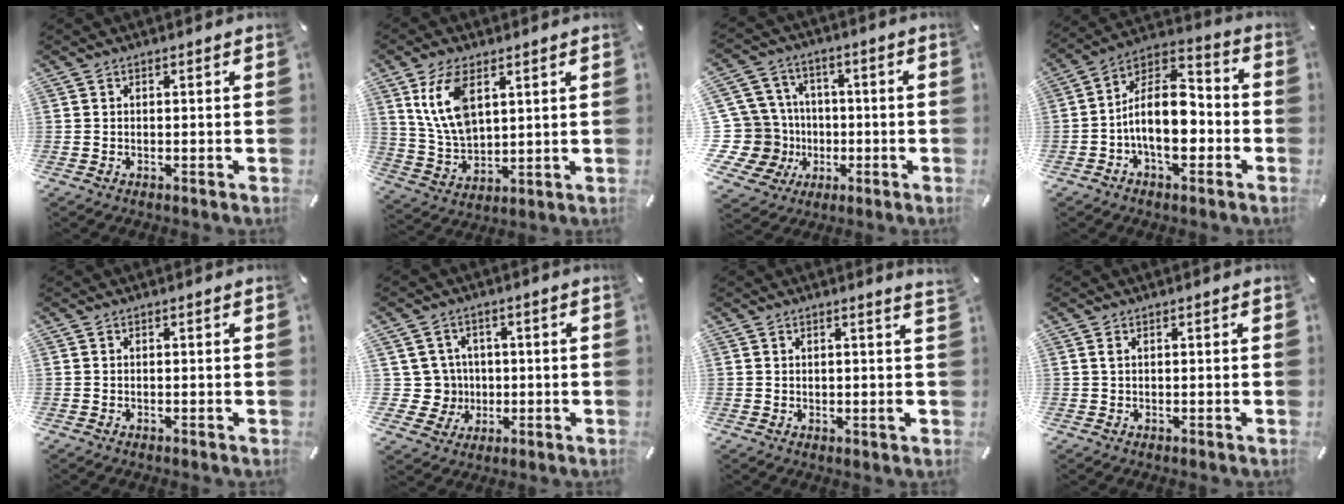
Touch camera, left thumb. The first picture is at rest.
{"total": 10.6, "force": [5.2, 6.1, 7.0], "torque": [-0.175, -0.012, 0.094]}
{"total": 17.7, "force": [-2.6, 16.2, 6.6], "torque": [-0.151, 0.013, -0.029]}
{"total": 13.8, "force": [-3.6, 8.2, 10.5], "torque": [-0.195, 0.009, -0.067]}
{"total": 0.0}
{"total": 8.5, "force": [0.3, 8.4, 1.1], "torque": [-0.035, 0.002, 0.013]}
{"total": 3.8, "force": [0.6, 0.1, 3.8], "torque": [-0.057, -0.010, 0.010]}
{"total": 0.7, "force": [0.2, 0.1, 0.7], "torque": [-0.014, 0.000, 0.003]}